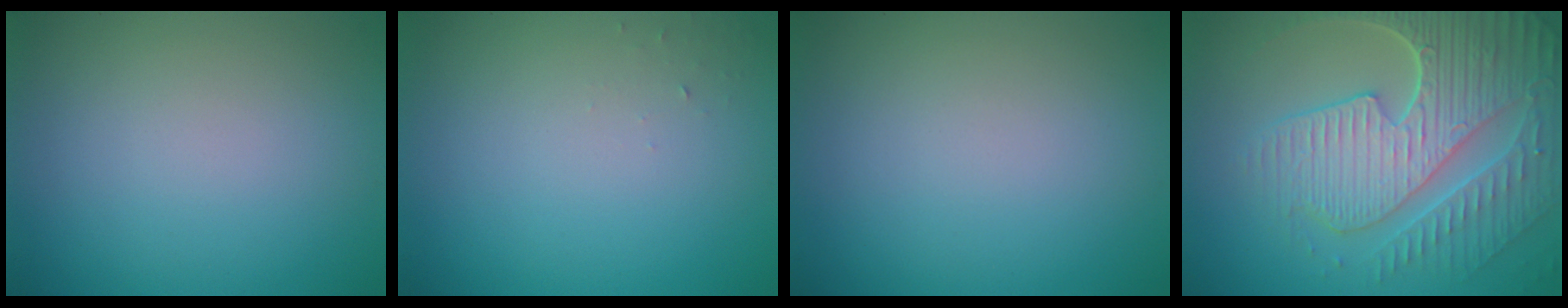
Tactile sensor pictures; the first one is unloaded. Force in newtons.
{"total": 0.6, "press": 0.6, "slide": 0.1}
{"total": 0.0}
{"total": 9.1, "press": 6.5, "slide": 6.4}